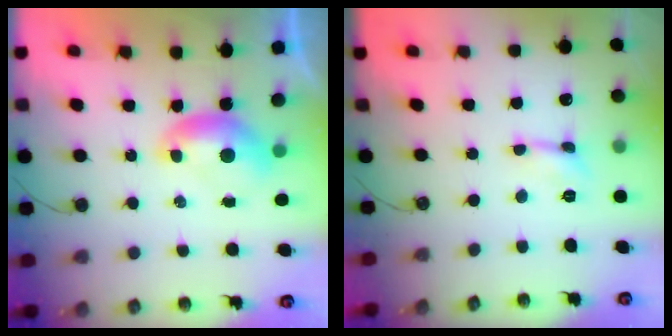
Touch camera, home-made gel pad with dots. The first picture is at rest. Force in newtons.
{"total": 1.0, "press": 0.9, "slide": 0.4}